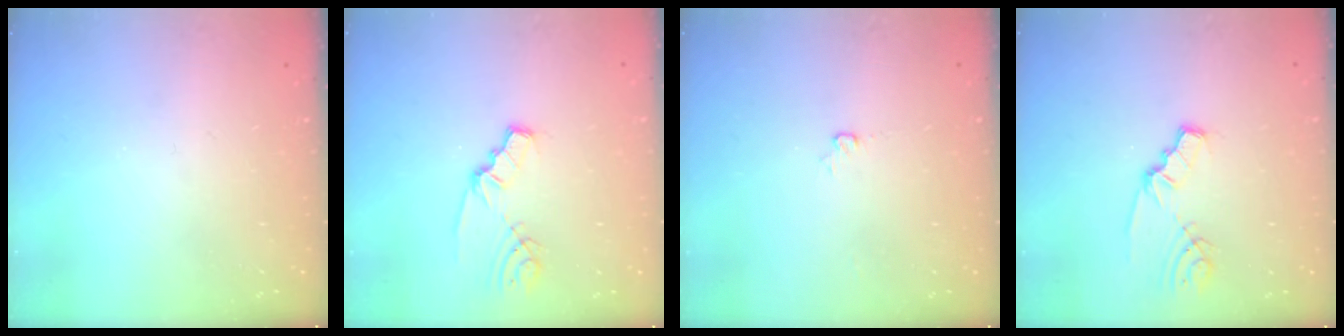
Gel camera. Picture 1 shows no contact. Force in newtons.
{"total": 2.7, "press": 2.7, "slide": 0.3}
{"total": 3.4, "press": 3.4, "slide": 0.2}
{"total": 2.7, "press": 2.7, "slide": 0.3}